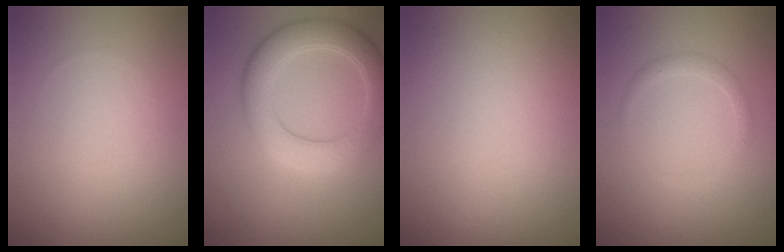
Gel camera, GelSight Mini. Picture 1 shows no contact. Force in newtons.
{"total": 5.5, "press": 5.4, "slide": 0.3}
{"total": 0.0}
{"total": 1.2, "press": 1.2, "slide": 0.2}